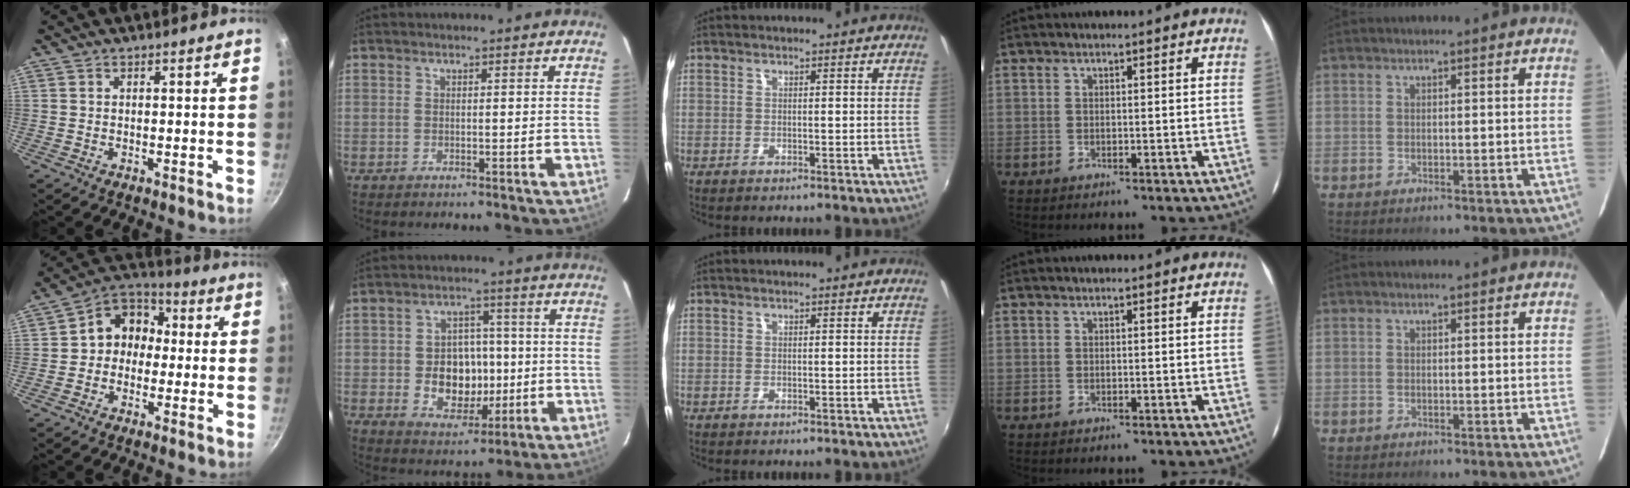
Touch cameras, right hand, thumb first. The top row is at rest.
{"thumb": {"total": 9.4, "force": [-0.2, 8.0, 5.0], "torque": [-0.028, 0.035, -0.029]}, "index": {"total": 10.2, "force": [-1.3, 8.1, 6.0], "torque": [-0.124, 0.009, -0.003]}}